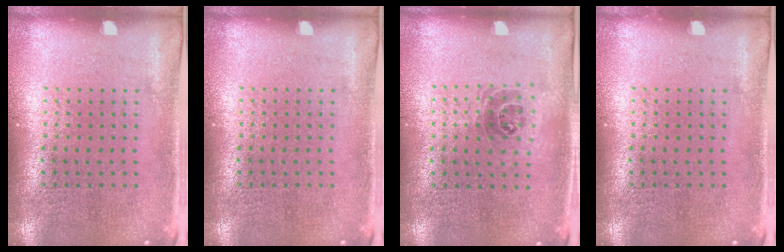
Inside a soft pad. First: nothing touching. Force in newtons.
{"total": 0.0}
{"total": 1.0, "press": 0.9, "slide": 0.5}
{"total": 0.0}